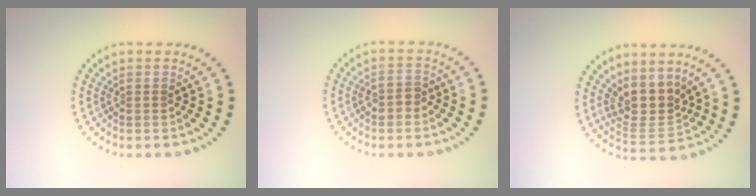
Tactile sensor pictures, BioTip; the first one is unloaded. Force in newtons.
{"total": 1.7, "press": 1.6, "slide": 0.3}
{"total": 3.8, "press": 3.1, "slide": 2.2}